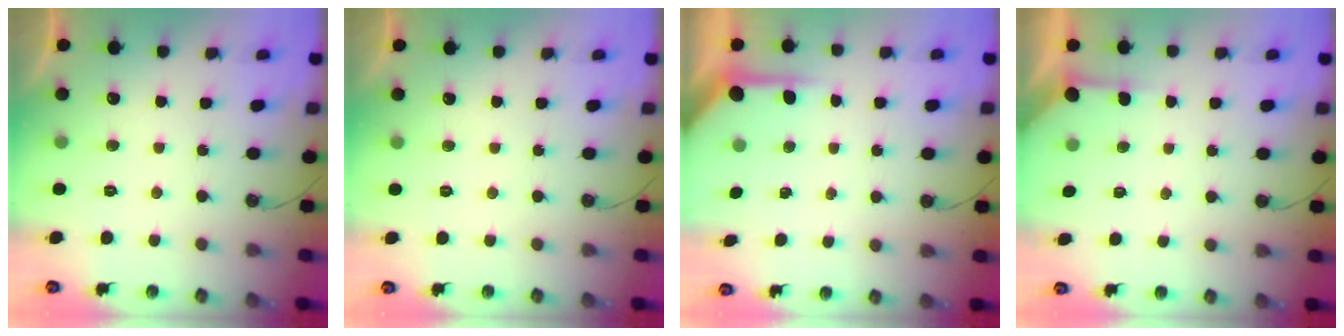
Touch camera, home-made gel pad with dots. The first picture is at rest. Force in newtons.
{"total": 0.0}
{"total": 5.1, "press": 5.1, "slide": 0.3}
{"total": 1.8, "press": 1.8, "slide": 0.3}